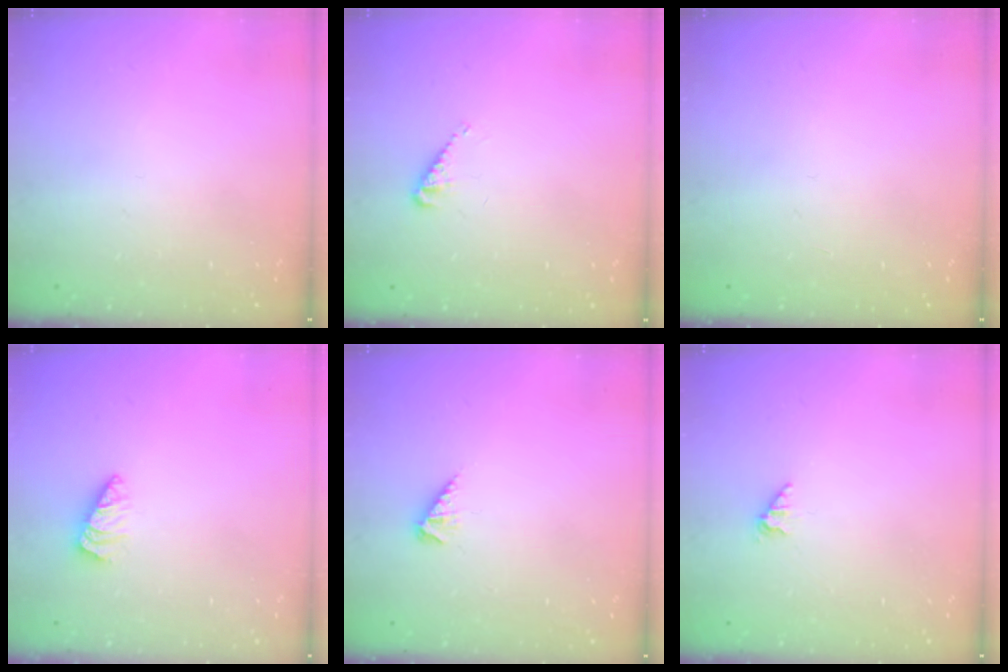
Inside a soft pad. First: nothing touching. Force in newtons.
{"total": 1.7, "press": 1.7, "slide": 0.4}
{"total": 0.0}
{"total": 1.3, "press": 1.3, "slide": 0.2}
{"total": 3.8, "press": 3.7, "slide": 0.7}
{"total": 1.0, "press": 1.0, "slide": 0.2}